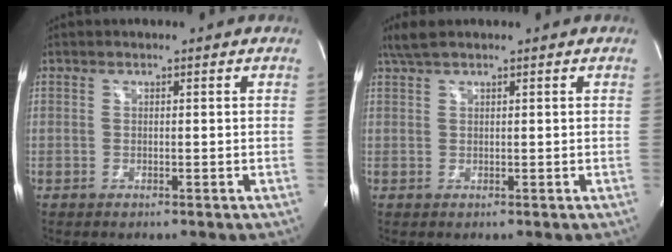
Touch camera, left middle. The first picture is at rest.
{"total": 2.7, "force": [2.1, 0.3, 1.6], "torque": [-0.040, 0.019, 0.046]}